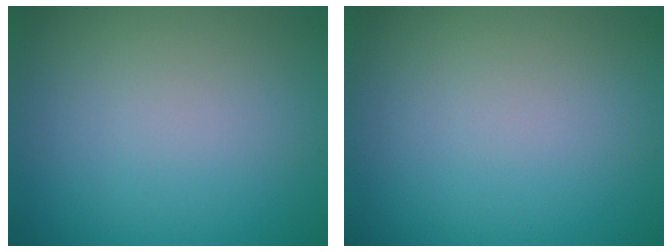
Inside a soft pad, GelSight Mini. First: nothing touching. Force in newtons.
{"total": 0.0}